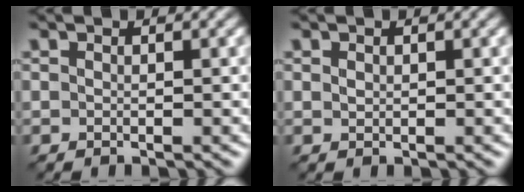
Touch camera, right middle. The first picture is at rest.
{"total": 0.5, "force": [0.2, 0.4, 0.3], "torque": [-0.010, 0.000, 0.006]}